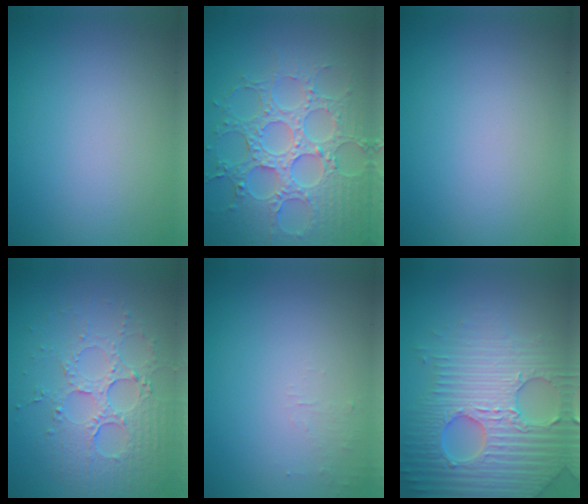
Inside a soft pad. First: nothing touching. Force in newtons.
{"total": 7.3, "press": 6.0, "slide": 4.1}
{"total": 0.0}
{"total": 4.0, "press": 3.8, "slide": 1.3}
{"total": 0.9, "press": 0.9, "slide": 0.1}
{"total": 7.4, "press": 7.1, "slide": 1.8}